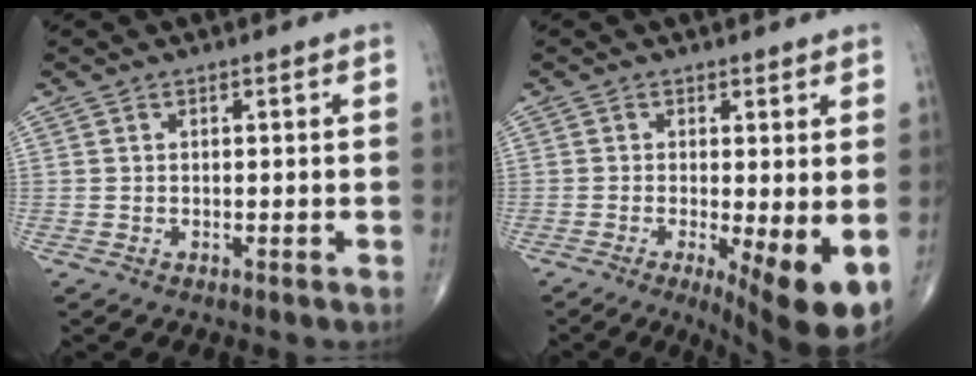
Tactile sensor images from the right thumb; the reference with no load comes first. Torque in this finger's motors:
{"motor_torque": [-0.24, 1.16, 0.32, 0.03, 0.07]}